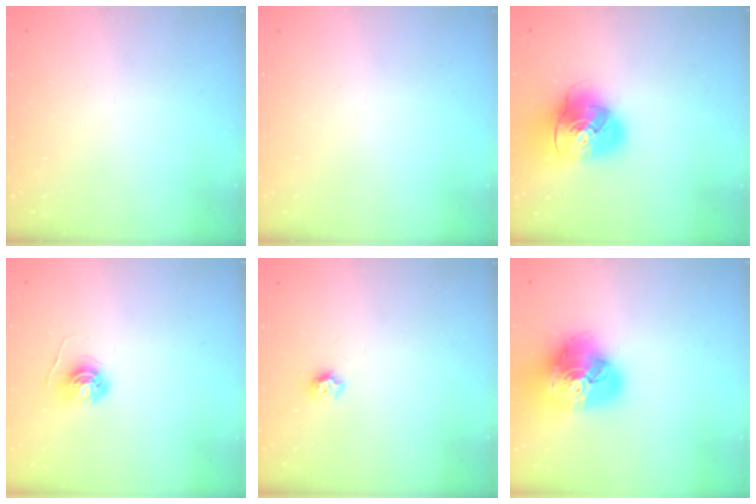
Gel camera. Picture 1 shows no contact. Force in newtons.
{"total": 0.0}
{"total": 16.3, "press": 16.1, "slide": 2.4}
{"total": 5.3, "press": 5.3, "slide": 0.5}
{"total": 4.6, "press": 4.6, "slide": 0.5}
{"total": 20.6, "press": 20.5, "slide": 2.1}